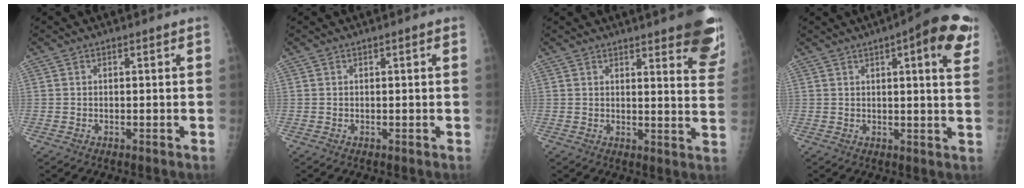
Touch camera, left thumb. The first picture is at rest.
{"total": 0.8, "force": [0.2, 0.1, 0.7], "torque": [-0.014, 0.002, 0.002]}
{"total": 14.8, "force": [10.2, 3.3, 10.2], "torque": [-0.097, -0.052, 0.108]}
{"total": 12.7, "force": [6.1, 3.0, 10.7], "torque": [-0.116, -0.014, 0.067]}